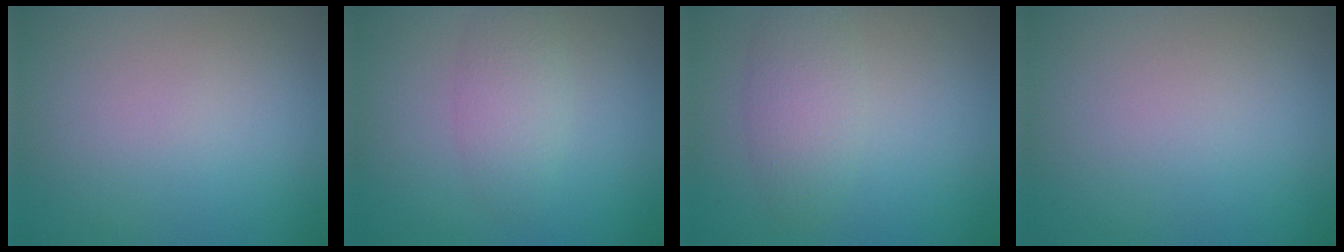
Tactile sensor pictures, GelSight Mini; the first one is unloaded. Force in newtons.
{"total": 2.4, "press": 2.4, "slide": 0.1}
{"total": 3.0, "press": 3.0, "slide": 0.1}
{"total": 0.0}